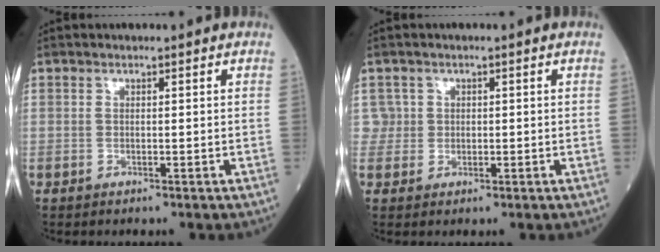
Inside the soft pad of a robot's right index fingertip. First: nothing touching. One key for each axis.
{"total": 2.2, "fx": 0.5, "fy": 2.1, "fz": -0.4, "tx": 0.023, "ty": 0.008, "tz": 0.004}